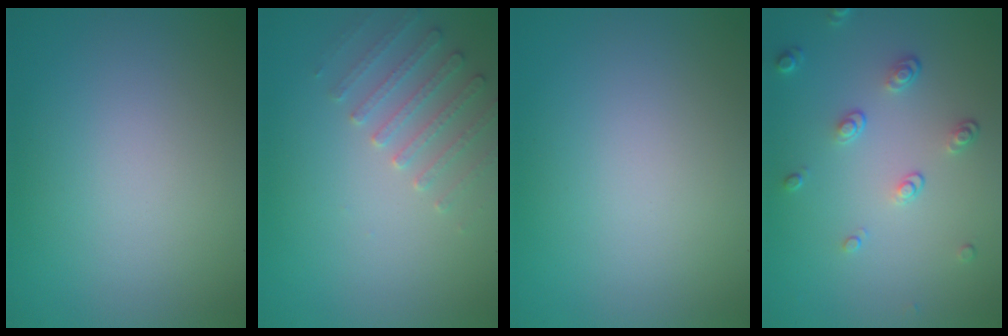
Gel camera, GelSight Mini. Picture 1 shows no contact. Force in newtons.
{"total": 2.6, "press": 2.6, "slide": 0.6}
{"total": 0.0}
{"total": 2.2, "press": 1.4, "slide": 1.7}